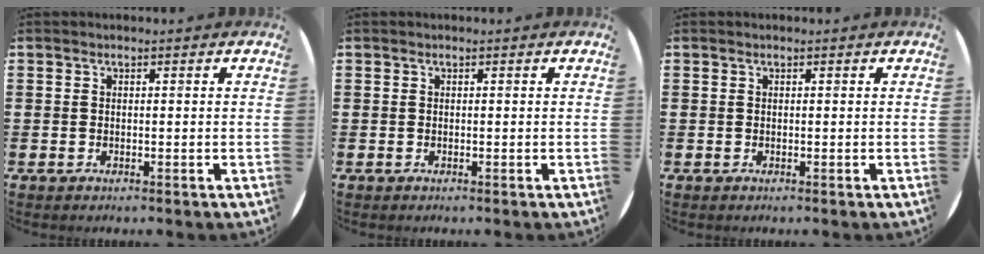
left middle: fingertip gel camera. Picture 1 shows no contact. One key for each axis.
{"total": 0.0}
{"total": 0.0}